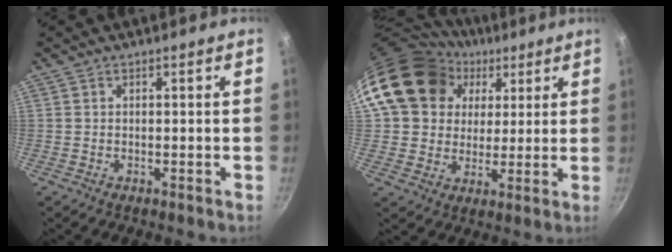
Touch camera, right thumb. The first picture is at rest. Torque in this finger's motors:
{"motor_torque": [1.85, 2.04, 0.66, -0.61, 0.18]}